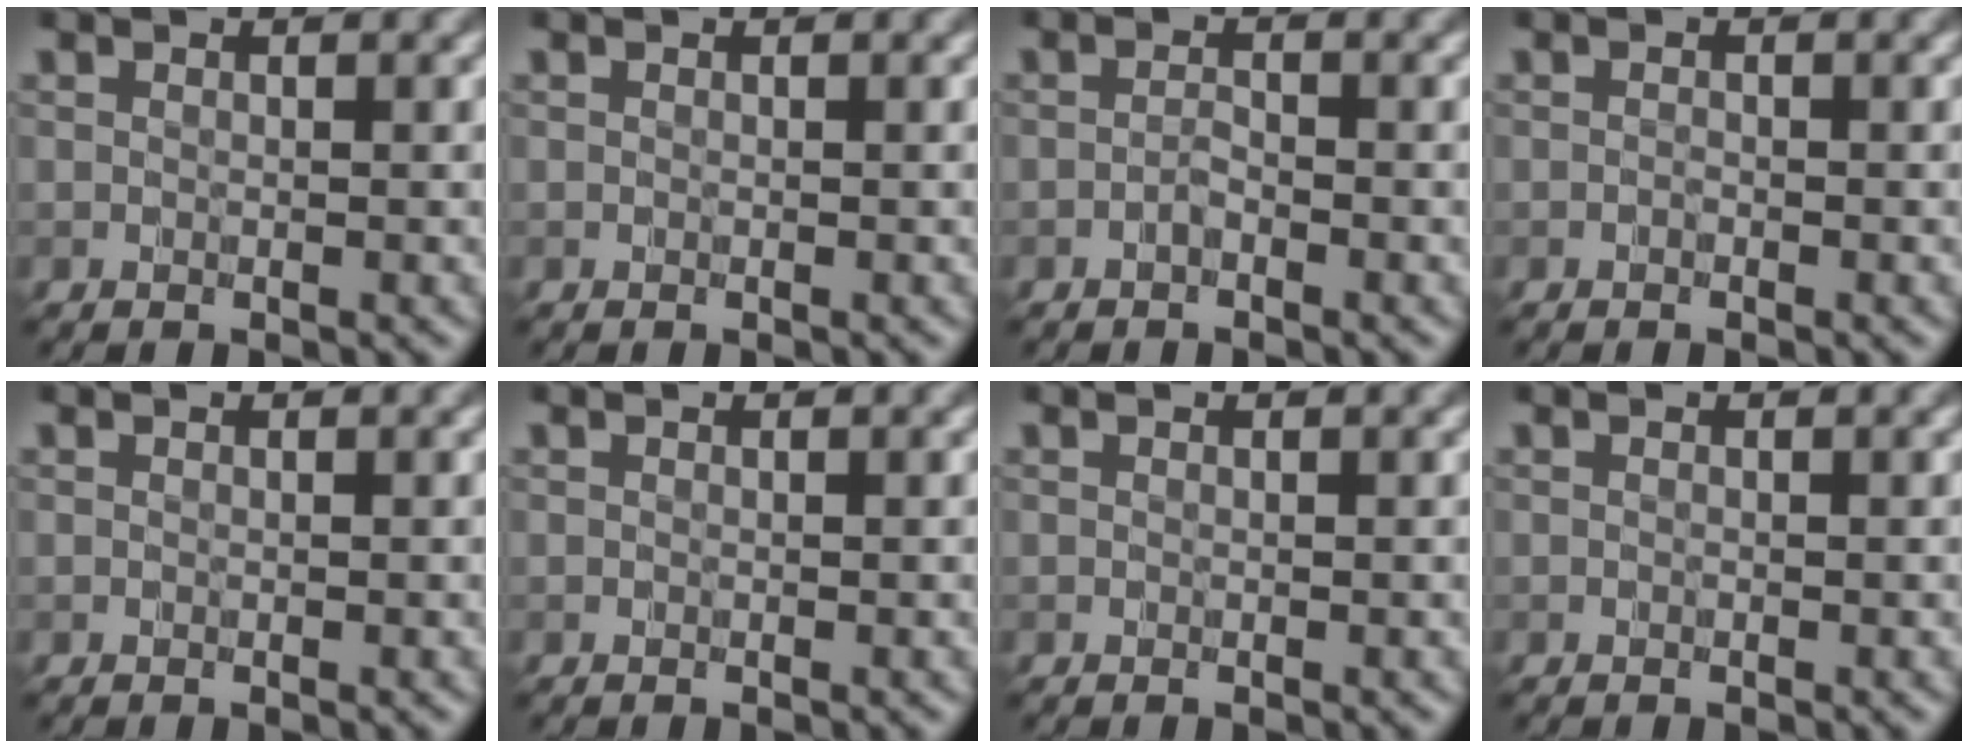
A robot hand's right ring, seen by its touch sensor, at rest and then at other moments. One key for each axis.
{"total": 0.0}
{"total": 0.6, "fx": -0.5, "fy": 0.1, "fz": 0.4, "tx": -0.007, "ty": 0.002, "tz": -0.011}
{"total": 0.0}
{"total": 0.0}
{"total": 0.0}
{"total": 0.0}
{"total": 0.0}